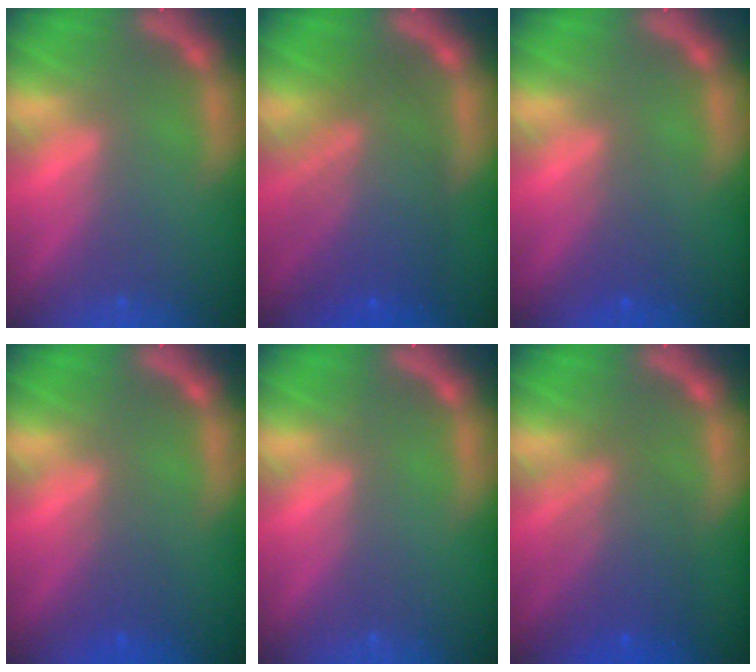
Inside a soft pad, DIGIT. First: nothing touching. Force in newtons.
{"total": 8.5}
{"total": 2.0}
{"total": 2.0}
{"total": 0.0}
{"total": 5.5}